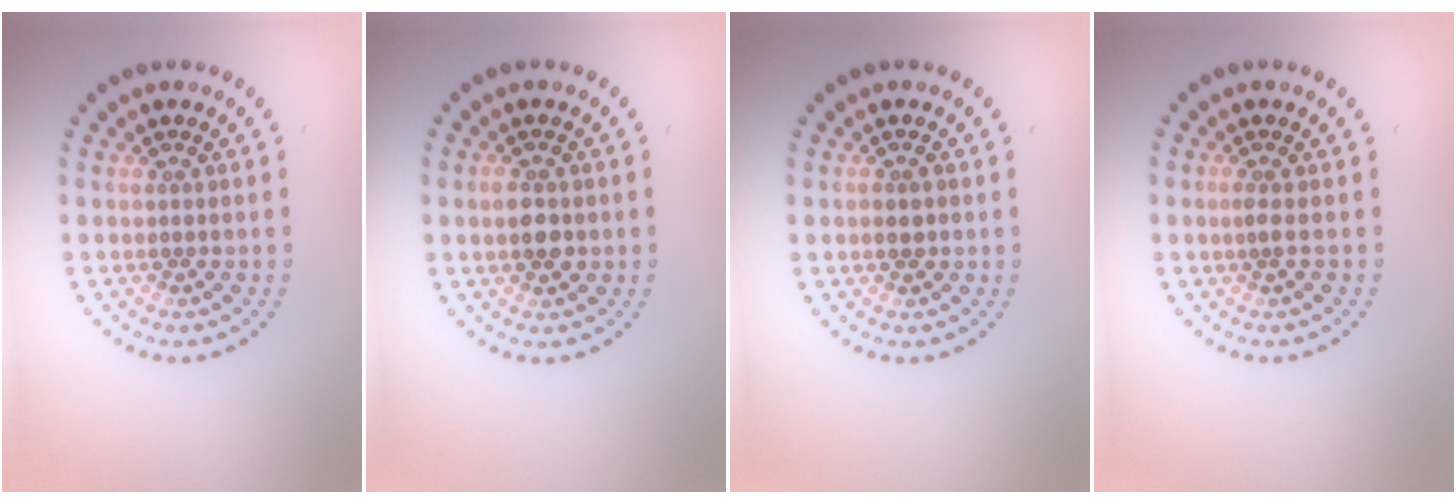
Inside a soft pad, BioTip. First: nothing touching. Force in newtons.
{"total": 2.6, "press": 2.6, "slide": 0.1}
{"total": 1.2, "press": 1.2, "slide": 0.2}
{"total": 0.6, "press": 0.4, "slide": 0.5}